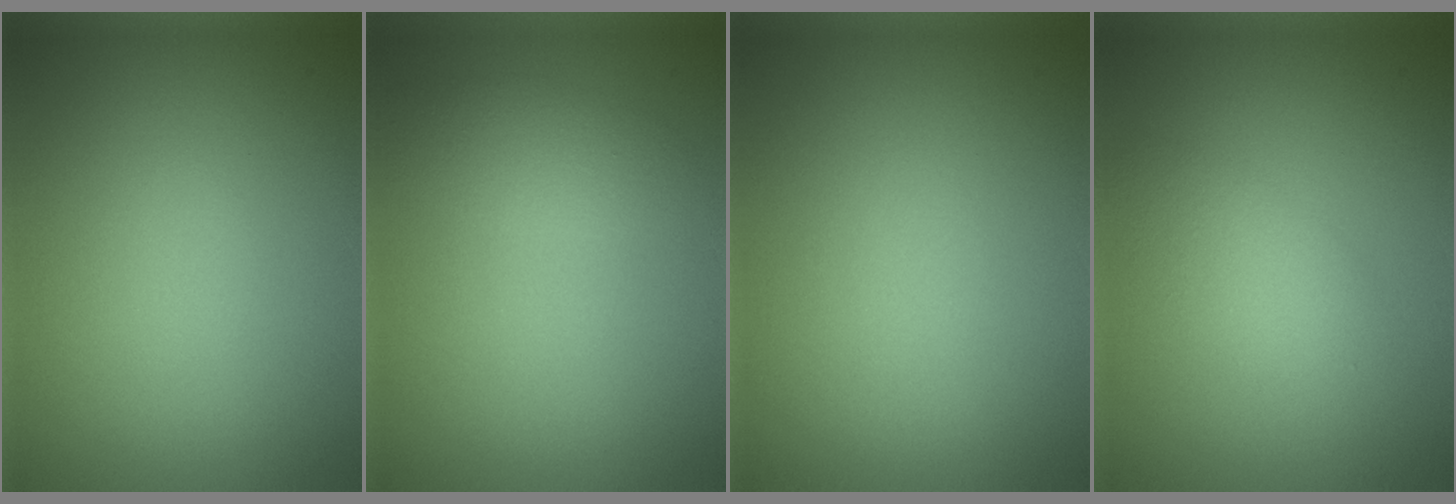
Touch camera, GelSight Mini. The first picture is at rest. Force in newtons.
{"total": 2.0, "press": 2.0, "slide": 0.1}
{"total": 0.0}
{"total": 2.4, "press": 2.4, "slide": 0.2}